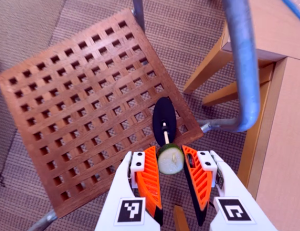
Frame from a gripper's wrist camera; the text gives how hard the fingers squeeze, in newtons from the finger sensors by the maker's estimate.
{"total": 7.9, "left": 7.5, "right": 8.2}